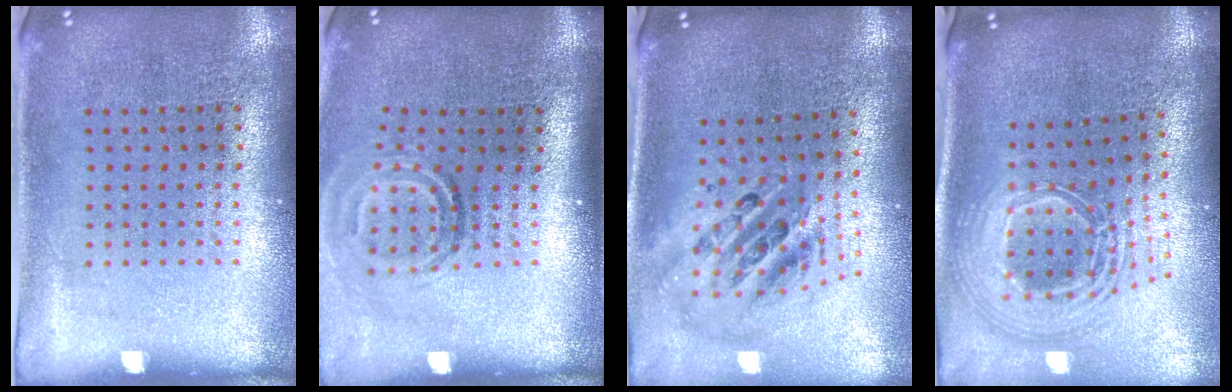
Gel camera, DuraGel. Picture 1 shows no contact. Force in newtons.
{"total": 1.9, "press": 1.2, "slide": 1.4}
{"total": 2.5, "press": 1.8, "slide": 1.8}
{"total": 2.6, "press": 1.8, "slide": 1.8}